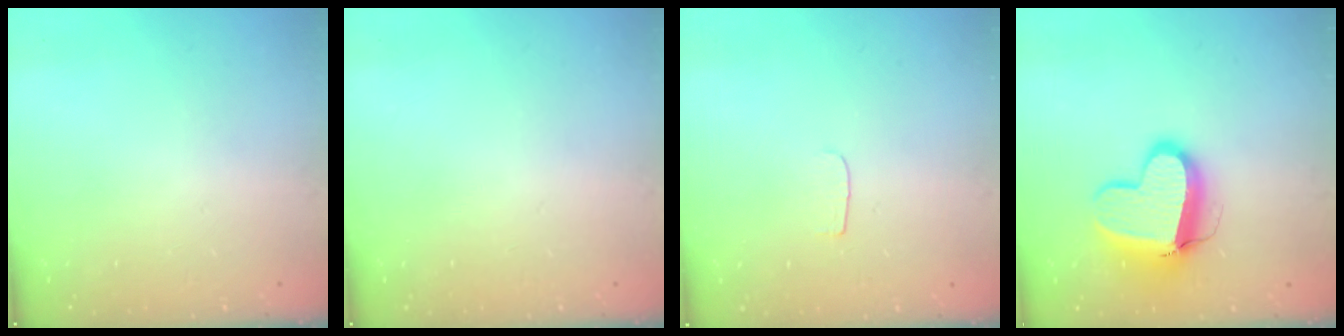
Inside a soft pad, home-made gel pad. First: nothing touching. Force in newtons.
{"total": 0.0}
{"total": 3.5, "press": 3.4, "slide": 0.4}
{"total": 15.6, "press": 15.5, "slide": 1.5}